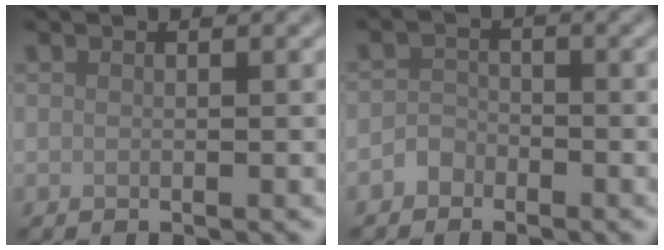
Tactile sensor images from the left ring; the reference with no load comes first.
{"total": 1.5, "force": [-1.1, 1.0, 0.1], "torque": [0.004, 0.008, -0.022]}